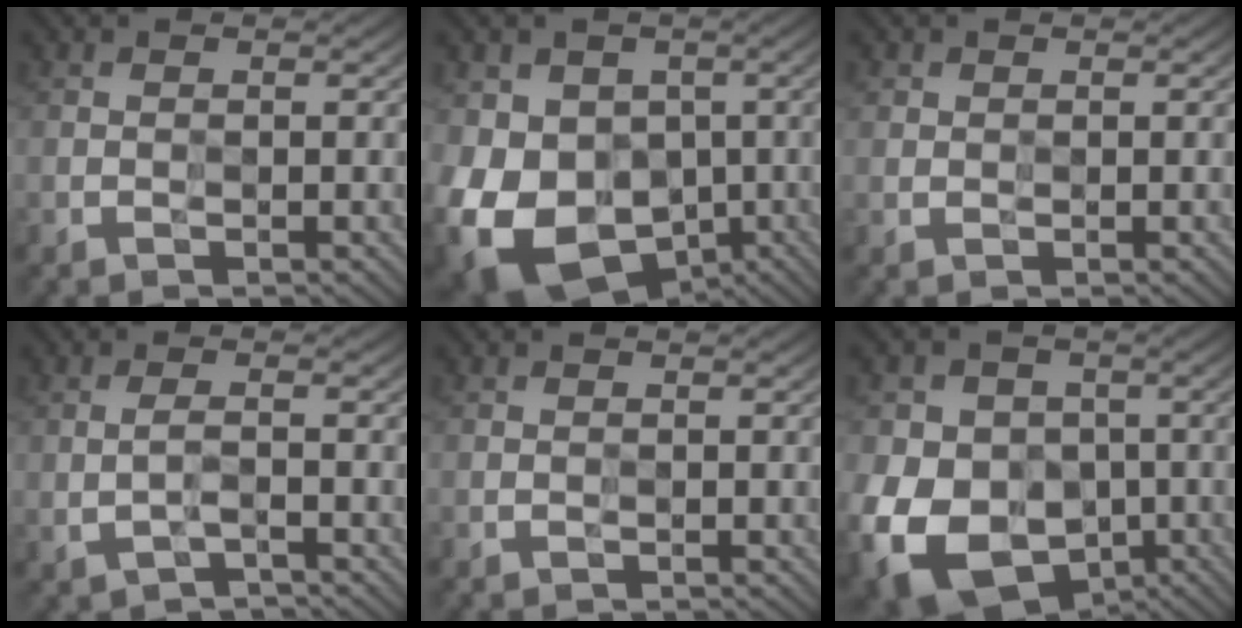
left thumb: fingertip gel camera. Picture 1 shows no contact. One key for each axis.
{"total": 16.0, "fx": -4.3, "fy": 13.2, "fz": 8.0, "tx": -0.178, "ty": -0.033, "tz": -0.079}
{"total": 0.9, "fx": 0.4, "fy": 0.8, "fz": 0.2, "tx": -0.002, "ty": -0.001, "tz": 0.010}
{"total": 2.4, "fx": -1.0, "fy": 0.7, "fz": 2.1, "tx": -0.049, "ty": -0.002, "tz": -0.020}
{"total": 0.0}
{"total": 17.9, "fx": -5.6, "fy": 14.6, "fz": 8.8, "tx": -0.201, "ty": -0.034, "tz": -0.110}